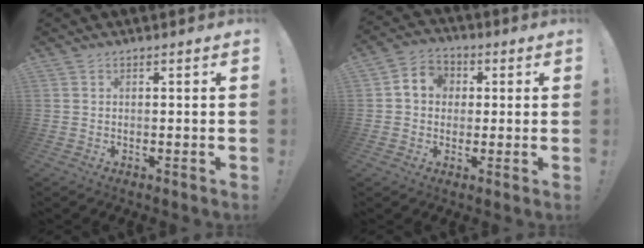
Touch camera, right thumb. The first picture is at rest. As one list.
[{"total": 7.1, "force": [1.1, 6.3, 3.0], "torque": [-0.048, 0.011, 0.024]}]